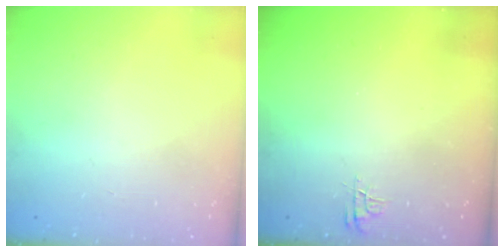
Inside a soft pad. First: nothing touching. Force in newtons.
{"total": 3.9, "press": 3.8, "slide": 0.4}